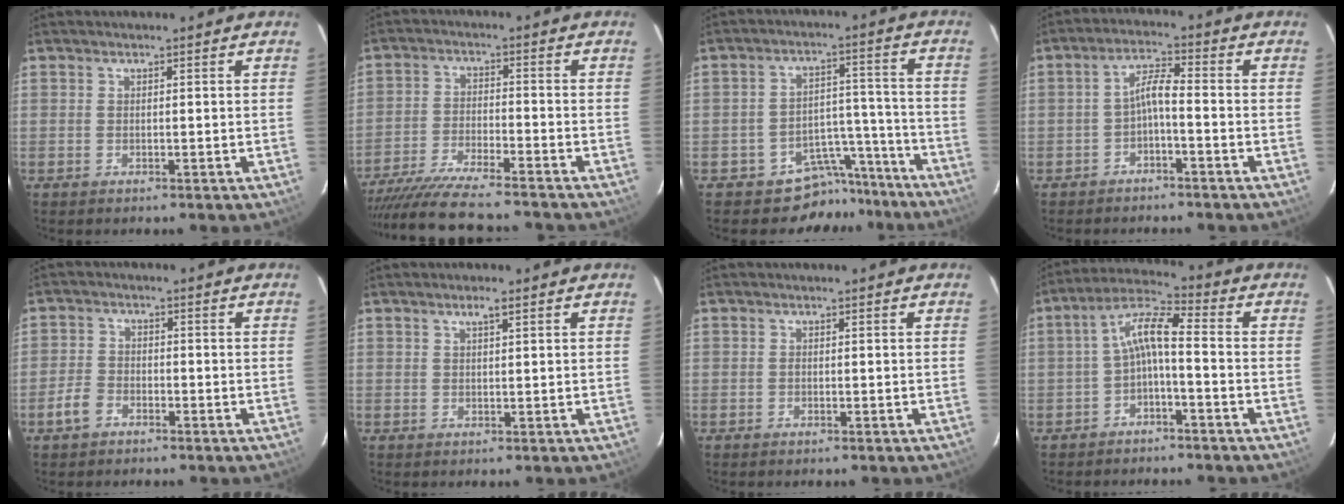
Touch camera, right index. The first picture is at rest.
{"total": 16.3, "force": [-14.6, 1.0, 7.2], "torque": [-0.151, -0.028, -0.245]}
{"total": 9.8, "force": [-8.2, 5.2, 0.9], "torque": [-0.009, 0.052, -0.110]}
{"total": 3.8, "force": [-2.0, 0.5, 3.2], "torque": [-0.074, 0.014, -0.035]}
{"total": 4.0, "force": [-2.6, 2.6, 1.6], "torque": [-0.040, 0.006, -0.048]}
{"total": 1.6, "force": [1.0, 0.2, 1.2], "torque": [-0.023, 0.005, 0.018]}
{"total": 0.0}
{"total": 6.5, "force": [-1.9, 1.3, 6.1], "torque": [-0.141, 0.021, -0.037]}